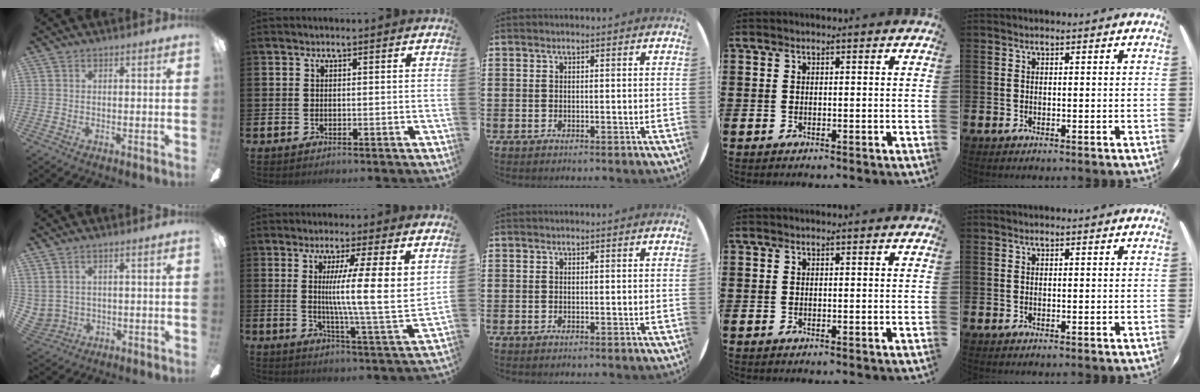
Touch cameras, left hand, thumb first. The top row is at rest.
{"thumb": {"total": 3.2, "force": [2.2, 2.4, 0.2], "torque": [-0.017, -0.010, 0.042]}, "index": {"total": 9.1, "force": [3.6, 0.1, 8.3], "torque": [-0.135, -0.040, 0.052]}}